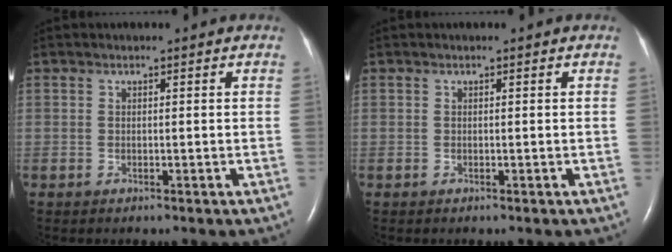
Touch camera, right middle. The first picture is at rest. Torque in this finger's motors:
{"motor_torque": [0.01, 0.00, 0.06, 0.01]}